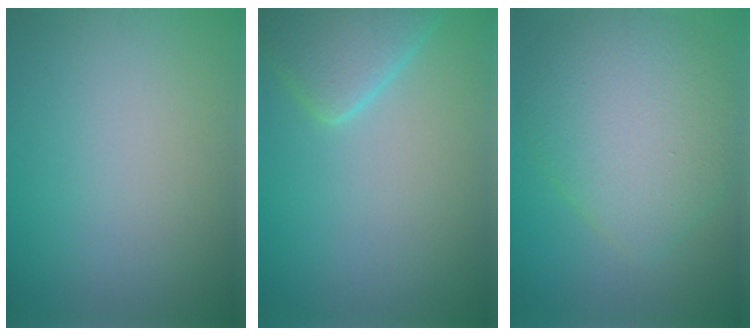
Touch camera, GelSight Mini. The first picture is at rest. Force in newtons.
{"total": 4.5, "press": 4.4, "slide": 0.3}
{"total": 7.5, "press": 7.5, "slide": 0.6}